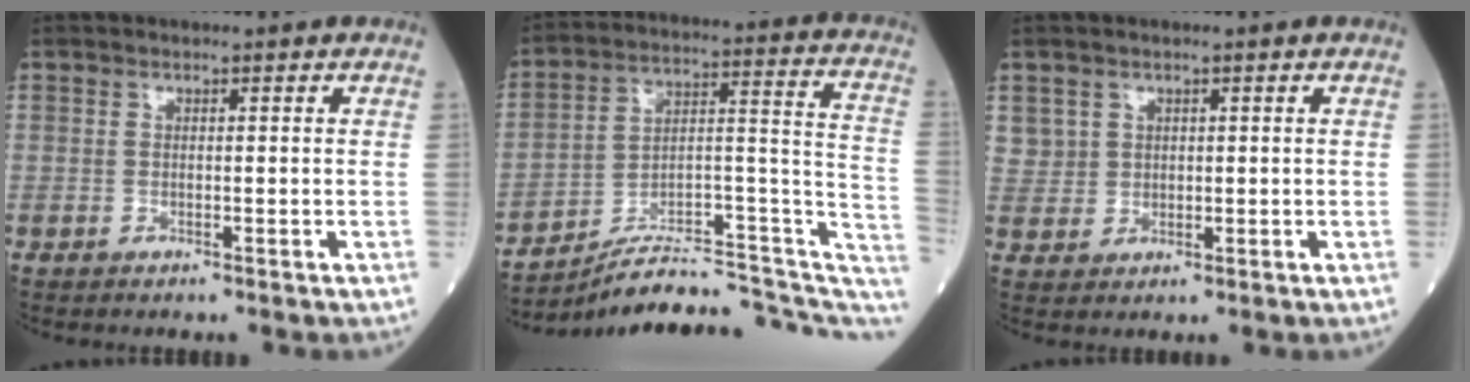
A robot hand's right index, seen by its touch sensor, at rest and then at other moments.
{"total": 19.7, "force": [-17.0, 4.6, 8.8], "torque": [-0.084, 0.074, -0.246]}
{"total": 3.6, "force": [1.6, 3.2, 0.1], "torque": [0.010, 0.003, 0.032]}